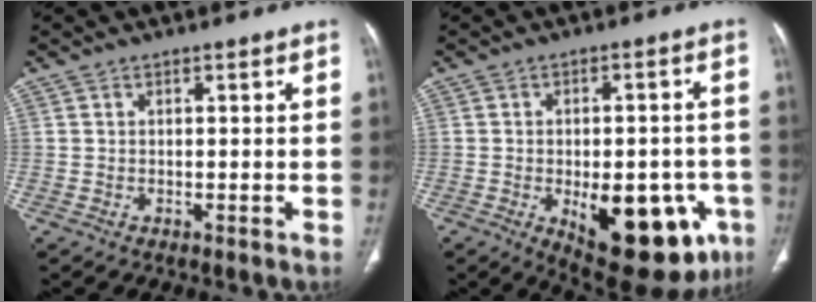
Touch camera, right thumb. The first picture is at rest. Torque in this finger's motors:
{"motor_torque": [1.82, 3.19, 1.71, -0.87, 0.17]}